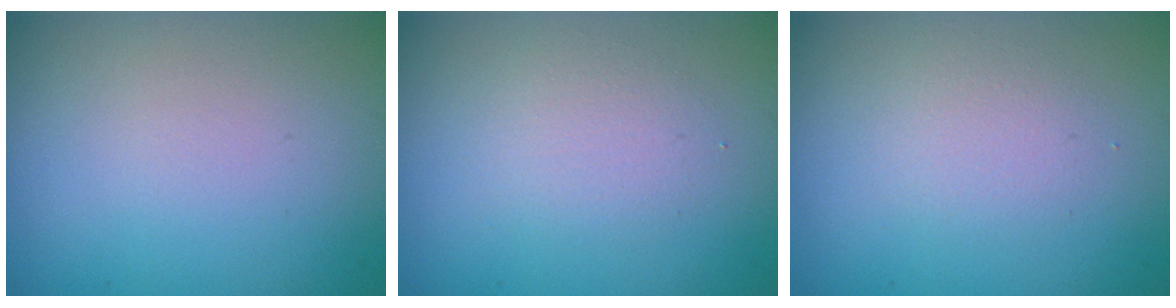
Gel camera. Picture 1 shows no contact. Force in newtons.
{"total": 1.9, "press": 1.9, "slide": 0.2}
{"total": 1.6, "press": 1.6, "slide": 0.1}